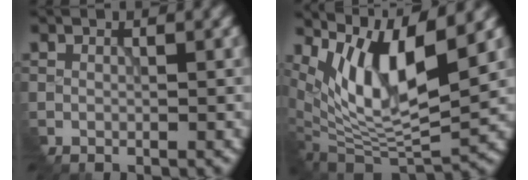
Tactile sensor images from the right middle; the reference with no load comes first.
{"total": 9.4, "force": [4.3, 3.0, 7.8], "torque": [-0.150, -0.010, 0.089]}